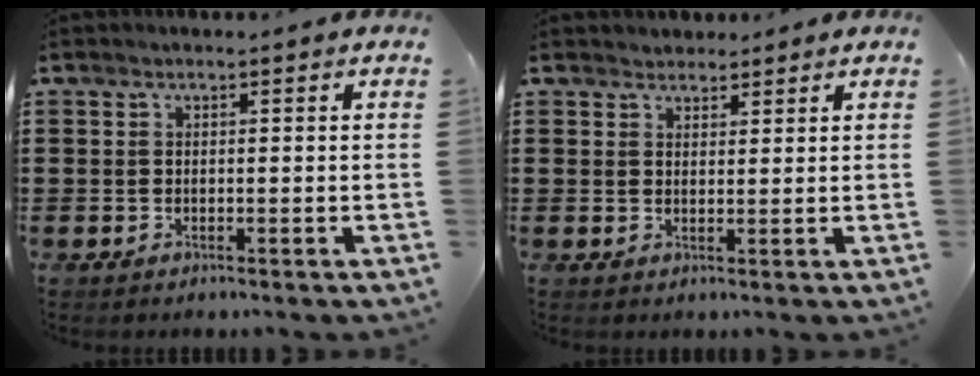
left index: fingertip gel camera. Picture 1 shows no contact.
{"total": 2.0, "force": [1.9, 0.8, -0.2], "torque": [-0.002, 0.004, 0.037]}